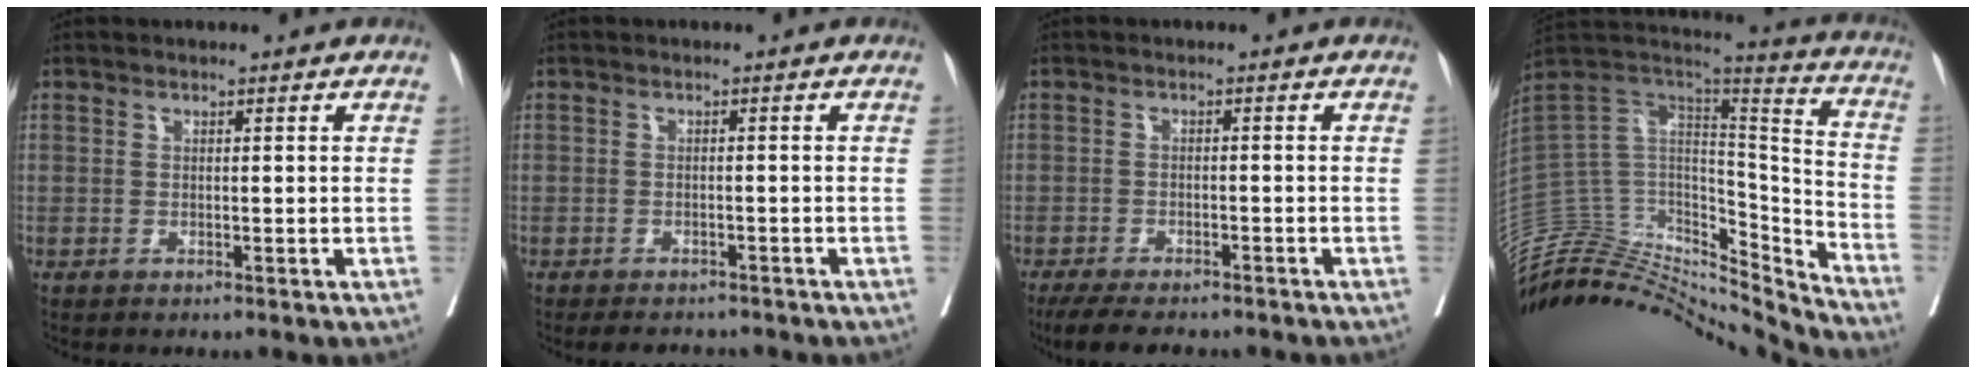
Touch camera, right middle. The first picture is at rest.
{"total": 4.2, "force": [-3.9, 1.3, 1.0], "torque": [-0.006, -0.003, -0.054]}
{"total": 9.7, "force": [-8.3, 2.1, 4.6], "torque": [-0.066, -0.011, -0.123]}
{"total": 29.5, "force": [-28.2, 5.8, 6.6], "torque": [-0.135, 0.027, -0.444]}